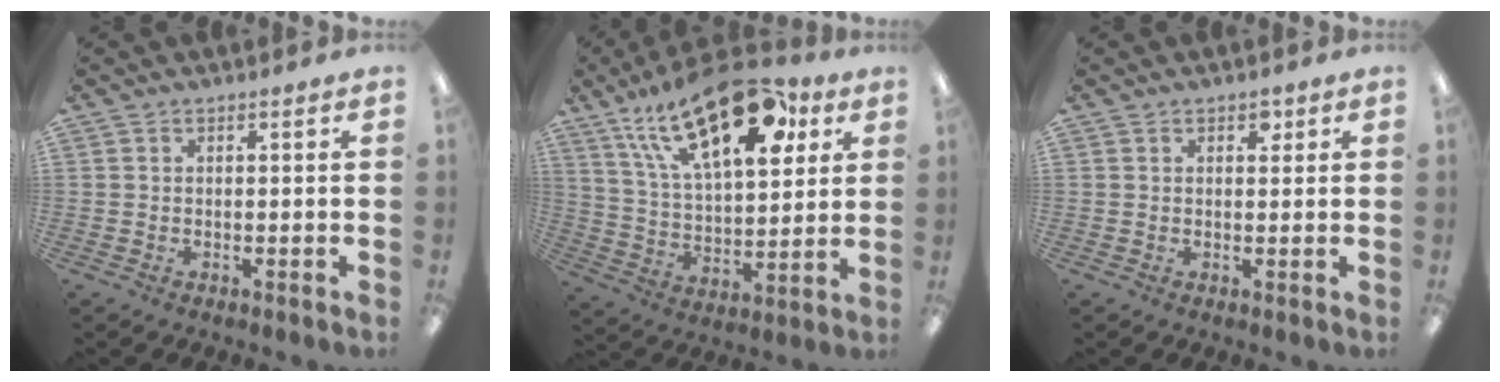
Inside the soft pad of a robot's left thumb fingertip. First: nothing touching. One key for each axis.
{"total": 25.2, "fx": 14.2, "fy": 11.9, "fz": 17.0, "tx": -0.280, "ty": -0.064, "tz": 0.241}
{"total": 1.9, "fx": 1.2, "fy": 1.1, "fz": 1.0, "tx": -0.005, "ty": -0.004, "tz": 0.018}